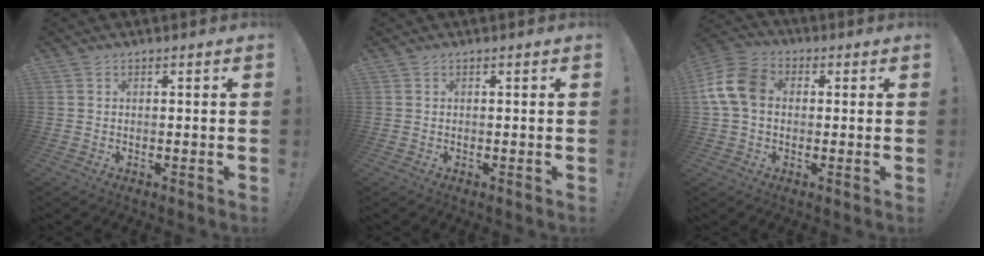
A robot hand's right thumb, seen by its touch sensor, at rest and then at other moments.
{"total": 0.0}
{"total": 12.3, "force": [1.5, 8.8, 8.4], "torque": [-0.168, 0.015, 0.034]}